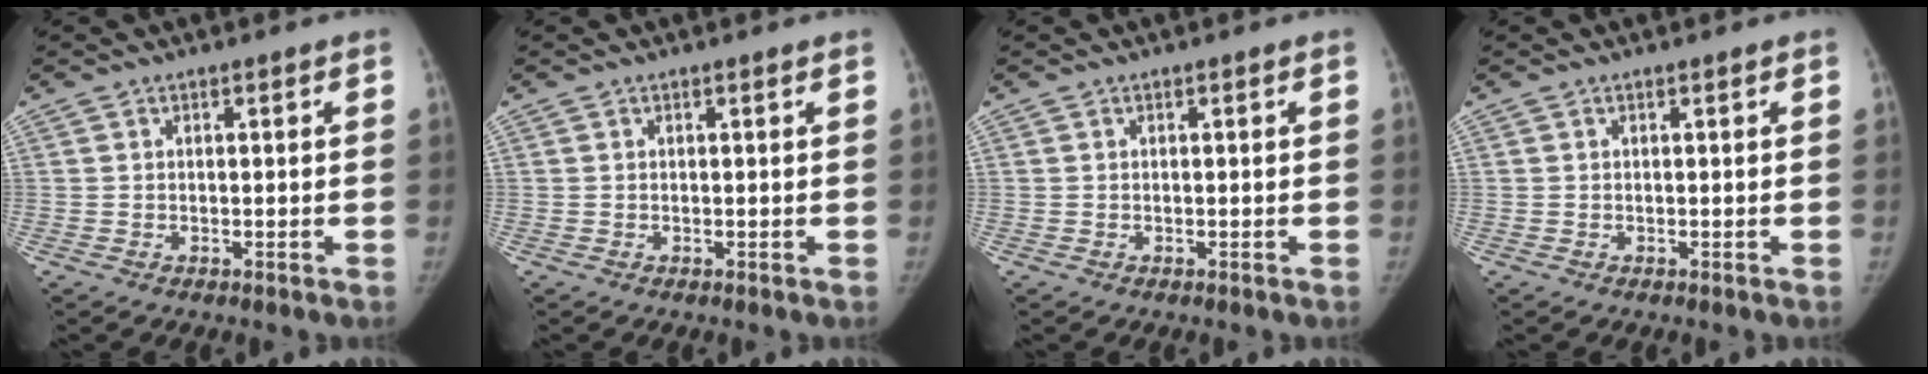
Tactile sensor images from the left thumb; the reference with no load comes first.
{"total": 0.0}
{"total": 0.0}
{"total": 0.0}